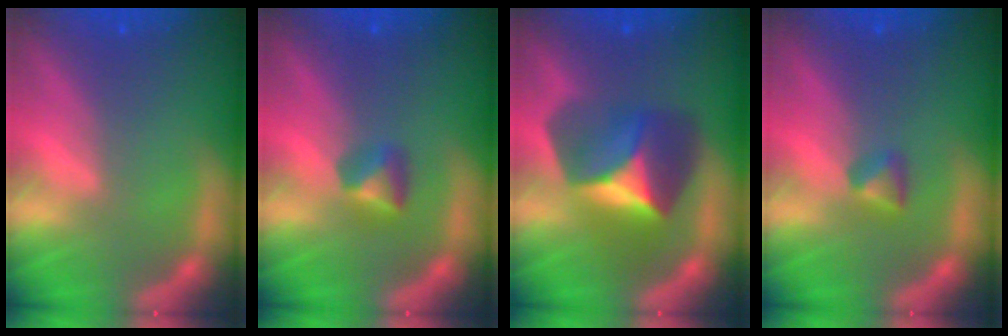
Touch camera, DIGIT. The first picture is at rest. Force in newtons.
{"total": 1.9}
{"total": 6.9}
{"total": 1.4}